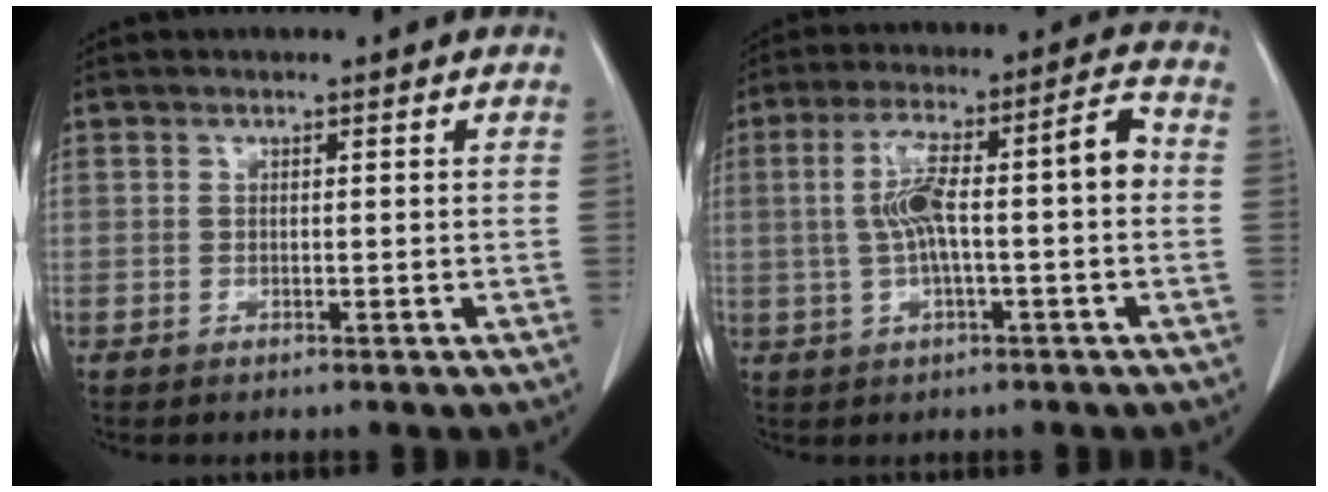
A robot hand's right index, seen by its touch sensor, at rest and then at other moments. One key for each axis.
{"total": 11.6, "fx": 0.0, "fy": 2.1, "fz": 11.4, "tx": -0.201, "ty": 0.041, "tz": 0.003}